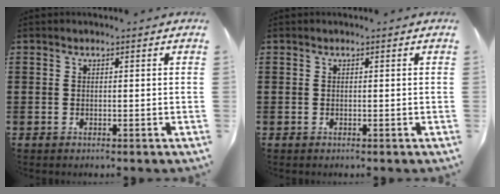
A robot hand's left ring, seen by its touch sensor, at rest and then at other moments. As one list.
[{"total": 0.0}]